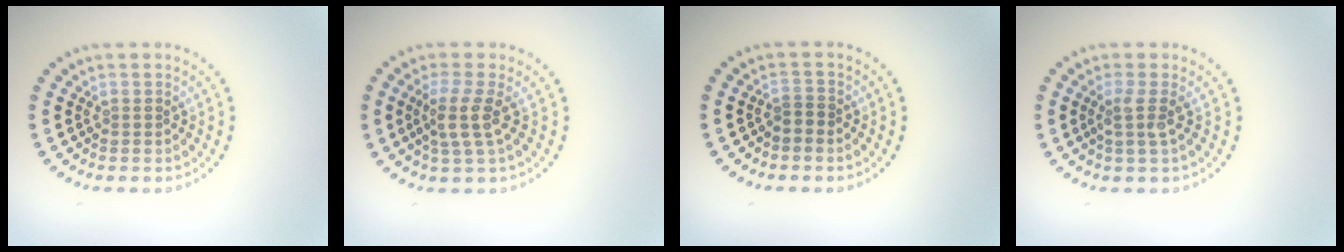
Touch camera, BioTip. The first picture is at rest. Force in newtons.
{"total": 2.9, "press": 2.3, "slide": 1.7}
{"total": 0.8, "press": 0.6, "slide": 0.6}
{"total": 1.7, "press": 1.2, "slide": 1.2}